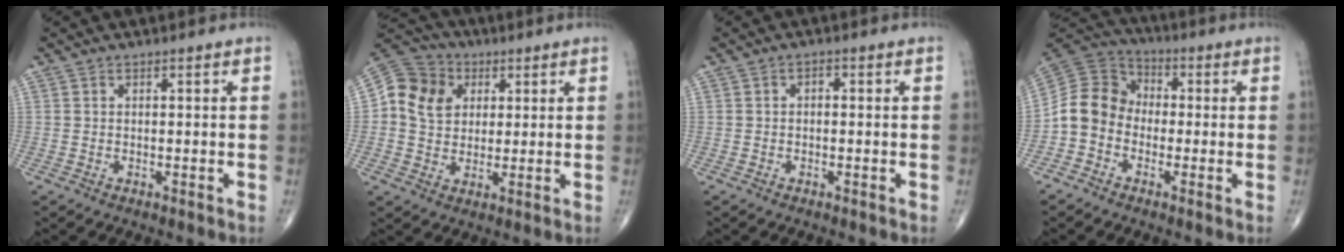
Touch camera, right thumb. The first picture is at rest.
{"total": 10.5, "force": [2.6, 9.1, 4.4], "torque": [-0.060, 0.004, 0.038]}
{"total": 0.9, "force": [-0.1, 0.6, 0.7], "torque": [-0.005, 0.005, -0.005]}
{"total": 9.1, "force": [-2.3, 7.7, 4.3], "torque": [-0.070, 0.045, -0.059]}